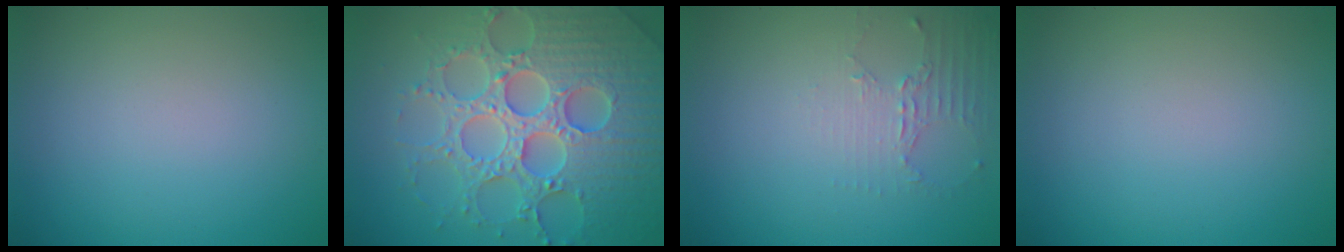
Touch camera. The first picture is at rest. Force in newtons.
{"total": 7.9, "press": 7.7, "slide": 1.8}
{"total": 2.0, "press": 1.5, "slide": 1.4}
{"total": 0.0}